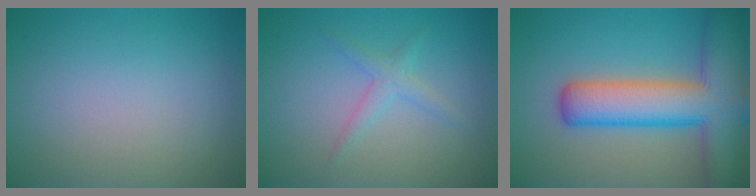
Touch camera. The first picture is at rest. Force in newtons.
{"total": 1.0, "press": 1.0, "slide": 0.1}
{"total": 10.4, "press": 10.4, "slide": 0.6}